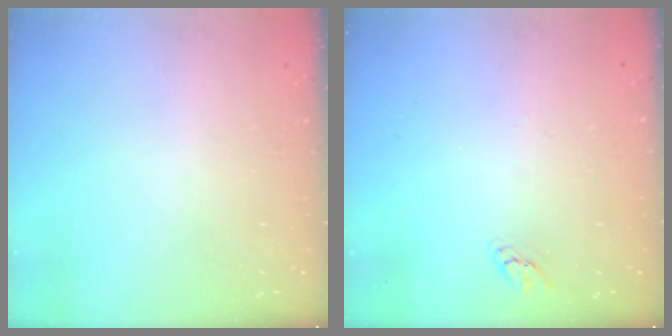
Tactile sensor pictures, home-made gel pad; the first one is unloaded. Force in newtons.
{"total": 2.2, "press": 2.2, "slide": 0.2}